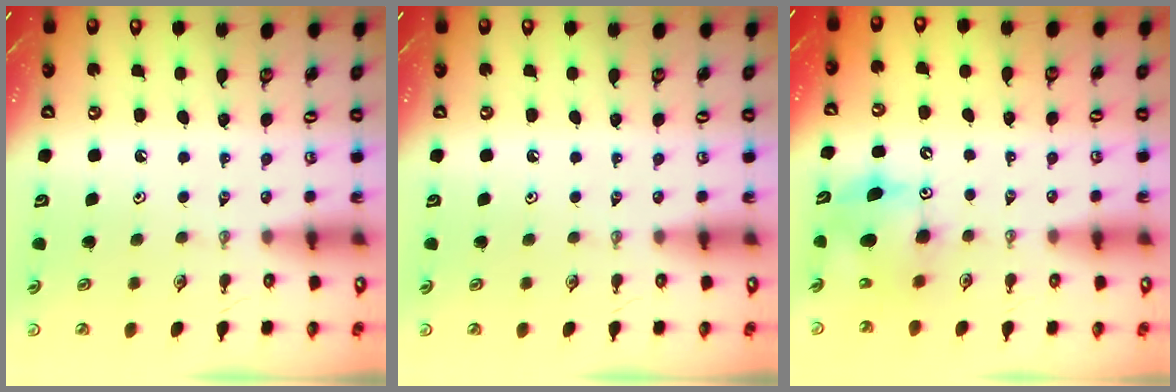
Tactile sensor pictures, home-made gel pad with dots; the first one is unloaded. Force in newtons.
{"total": 0.0}
{"total": 9.7, "press": 9.7, "slide": 0.4}